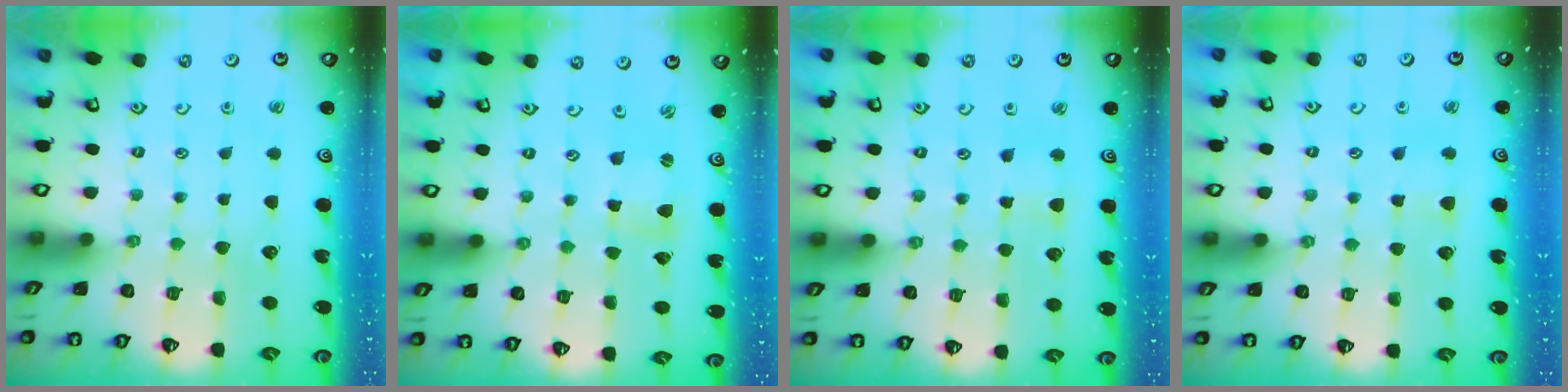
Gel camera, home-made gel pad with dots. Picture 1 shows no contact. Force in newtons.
{"total": 1.1, "press": 1.1, "slide": 0.2}
{"total": 2.9, "press": 2.9, "slide": 0.5}
{"total": 4.8, "press": 4.7, "slide": 0.7}